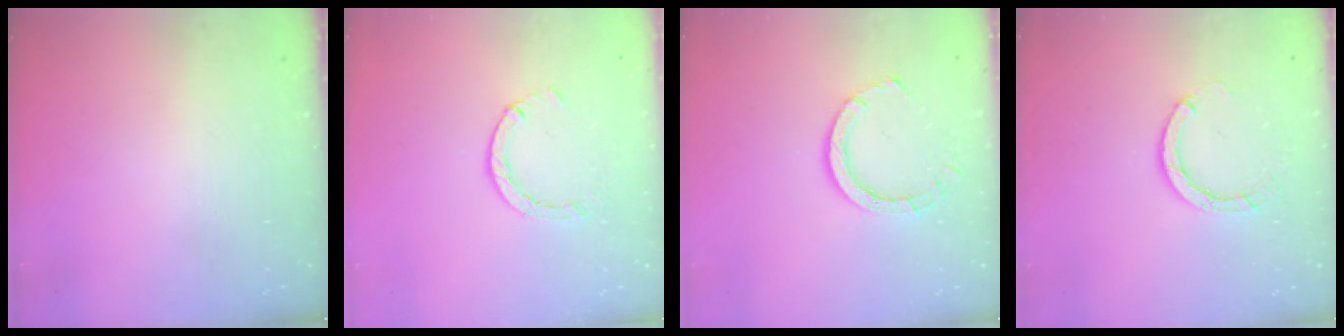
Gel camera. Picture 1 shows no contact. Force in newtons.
{"total": 2.9, "press": 2.8, "slide": 0.4}
{"total": 5.8, "press": 5.8, "slide": 0.2}
{"total": 3.9, "press": 3.9, "slide": 0.4}